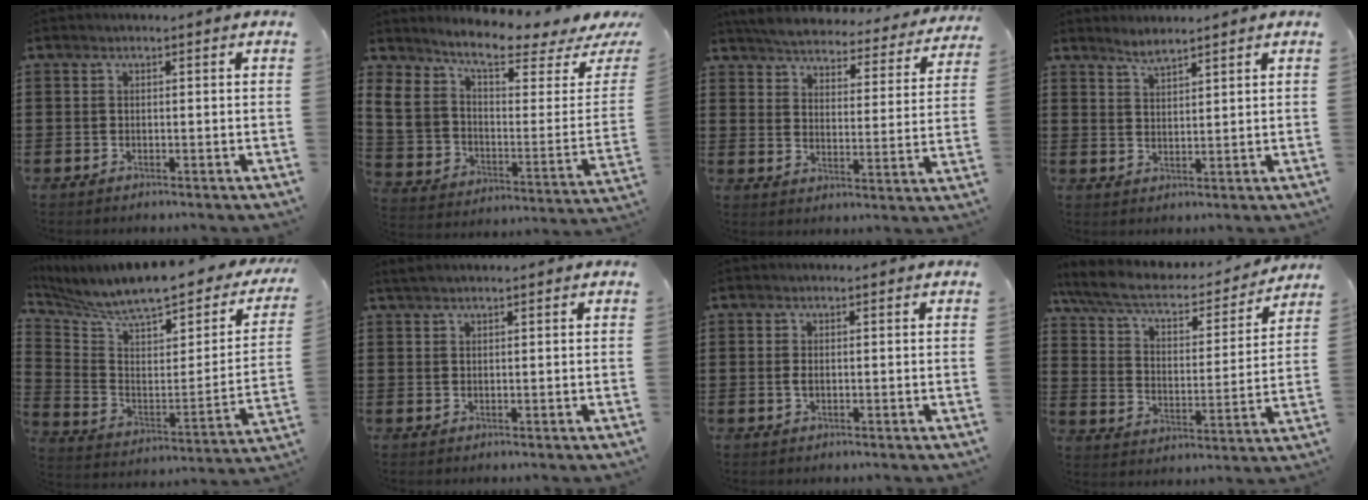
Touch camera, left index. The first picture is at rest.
{"total": 5.9, "force": [4.0, 2.6, 3.5], "torque": [-0.095, -0.035, 0.068]}
{"total": 4.6, "force": [4.6, 0.1, 0.6], "torque": [-0.039, -0.036, 0.075]}
{"total": 2.6, "force": [2.4, 0.0, 0.8], "torque": [-0.021, -0.002, 0.046]}
{"total": 8.1, "force": [7.2, 1.1, 3.6], "torque": [-0.098, -0.066, 0.116]}
{"total": 1.3, "force": [1.2, 0.0, 0.5], "torque": [-0.012, 0.001, 0.022]}
{"total": 1.0, "force": [0.0, 0.4, 0.9], "torque": [-0.026, -0.002, -0.003]}
{"total": 7.1, "force": [5.9, 1.9, 3.6], "torque": [-0.094, -0.036, 0.098]}